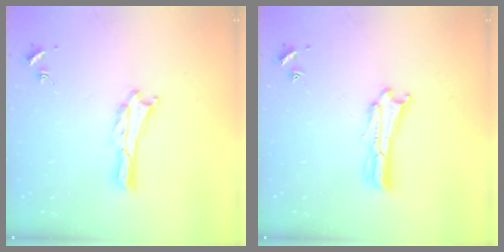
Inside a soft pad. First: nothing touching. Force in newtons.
{"total": 1.8, "press": 1.8, "slide": 0.3}